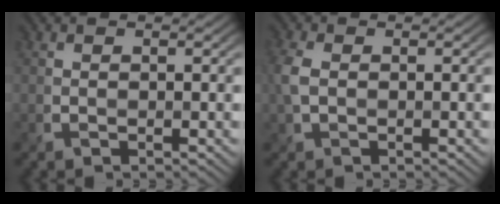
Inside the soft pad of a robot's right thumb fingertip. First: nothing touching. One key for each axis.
{"total": 2.7, "fx": -0.2, "fy": 1.7, "fz": 2.1, "tx": -0.054, "ty": 0.003, "tz": -0.008}